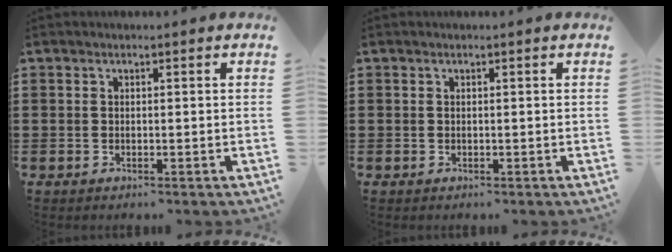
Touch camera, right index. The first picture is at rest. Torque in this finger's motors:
{"motor_torque": [0.27, 1.45, 0.04, 0.01]}